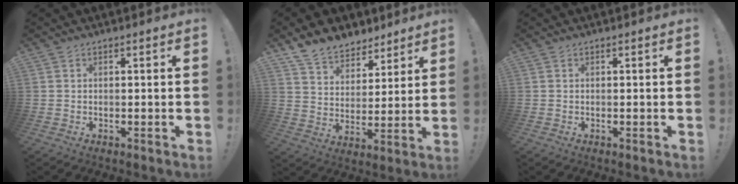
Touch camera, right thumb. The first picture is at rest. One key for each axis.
{"total": 10.6, "fx": 8.7, "fy": 5.7, "fz": 2.0, "tx": -0.052, "ty": -0.066, "tz": 0.171}
{"total": 0.0}